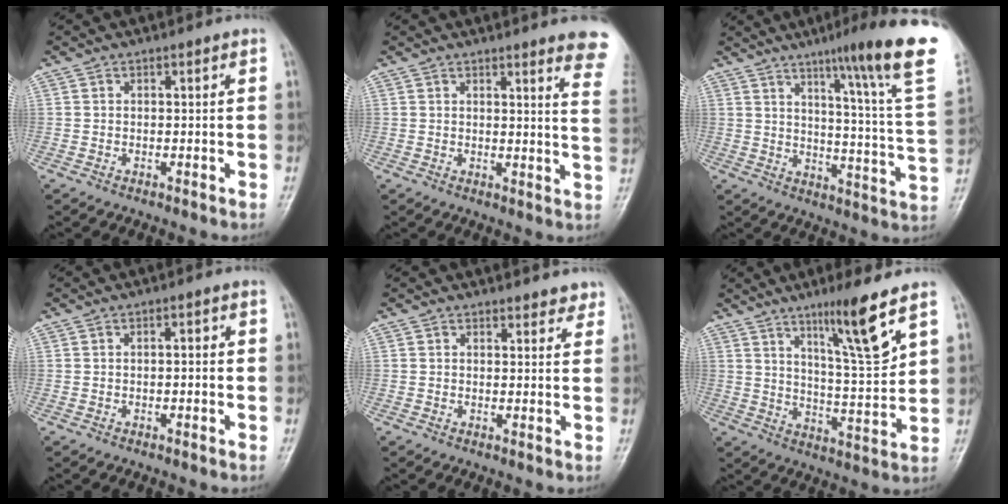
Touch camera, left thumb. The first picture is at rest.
{"total": 9.7, "force": [8.1, 0.5, 5.3], "torque": [-0.037, -0.059, 0.068]}
{"total": 22.1, "force": [13.4, 0.7, 17.6], "torque": [-0.225, -0.074, 0.178]}
{"total": 1.6, "force": [-0.1, 0.7, 1.4], "torque": [-0.017, 0.005, -0.002]}
{"total": 2.8, "force": [2.5, 1.2, 0.6], "torque": [0.015, -0.013, 0.021]}
{"total": 12.2, "force": [7.2, 1.0, 9.8], "torque": [-0.159, -0.049, 0.126]}